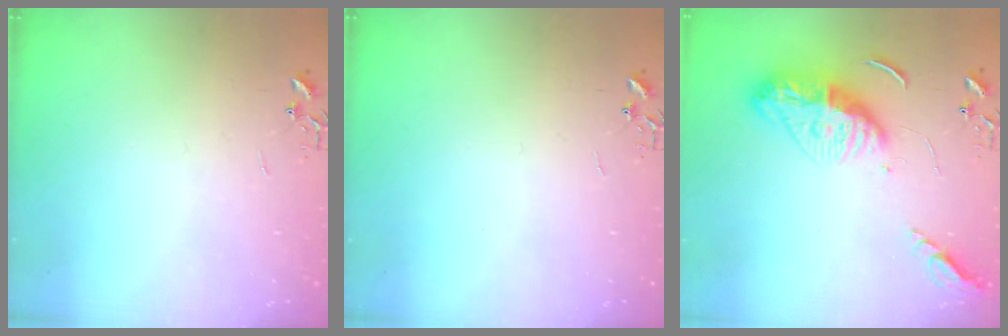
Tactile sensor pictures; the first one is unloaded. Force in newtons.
{"total": 0.0}
{"total": 14.6, "press": 14.5, "slide": 1.2}